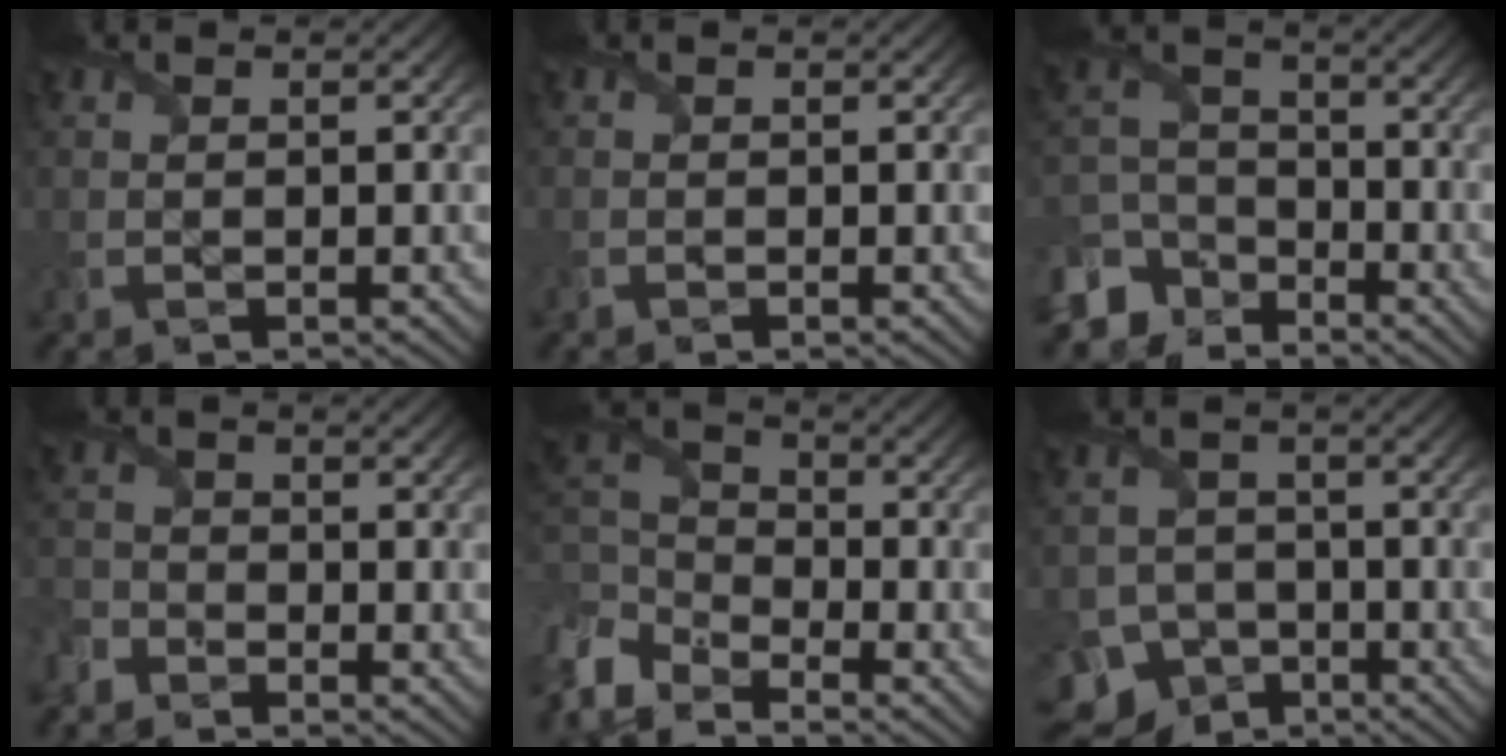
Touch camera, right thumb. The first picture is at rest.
{"total": 0.0}
{"total": 8.8, "force": [-6.2, 5.5, 2.8], "torque": [-0.078, -0.013, -0.137]}
{"total": 2.7, "force": [-2.2, 1.5, 0.6], "torque": [-0.022, -0.006, -0.062]}
{"total": 8.4, "force": [-5.8, 4.5, 4.1], "torque": [-0.113, -0.025, -0.126]}
{"total": 10.3, "force": [-6.3, 7.7, 2.9], "torque": [-0.070, -0.035, -0.107]}